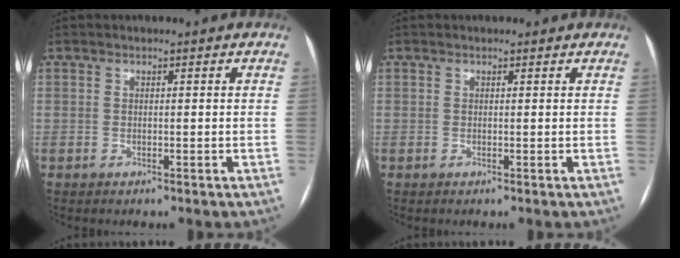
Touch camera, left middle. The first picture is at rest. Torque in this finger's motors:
{"motor_torque": [-0.19, -0.19, -0.02, -0.01]}